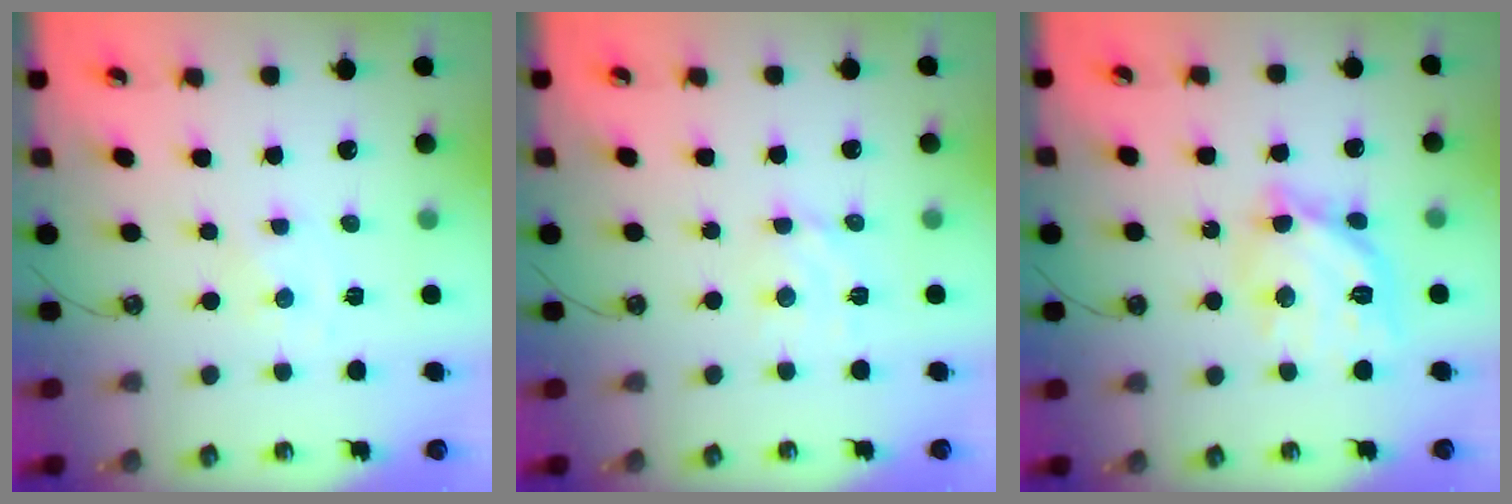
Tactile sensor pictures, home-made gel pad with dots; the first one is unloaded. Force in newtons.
{"total": 5.2, "press": 5.2, "slide": 0.3}
{"total": 14.8, "press": 14.7, "slide": 1.1}